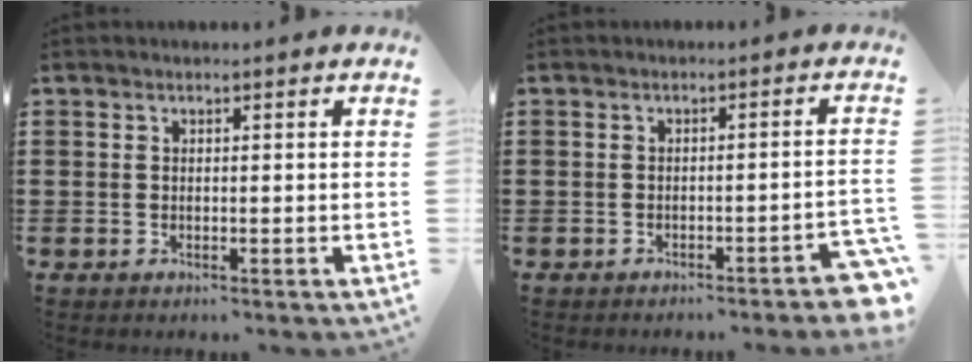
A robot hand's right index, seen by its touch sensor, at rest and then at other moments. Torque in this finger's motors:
{"motor_torque": [1.99, -0.15, 1.05, 0.03]}